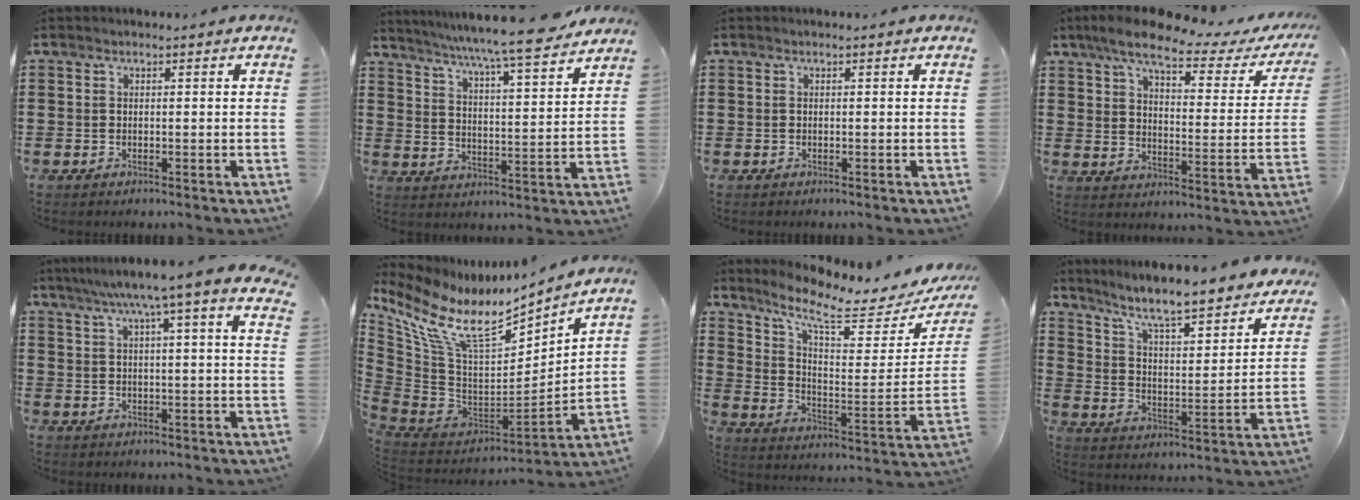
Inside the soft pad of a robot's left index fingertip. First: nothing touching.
{"total": 6.9, "force": [6.3, -0.8, 2.8], "torque": [-0.077, -0.049, 0.102]}
{"total": 0.0}
{"total": 8.7, "force": [6.6, 1.4, 5.5], "torque": [-0.125, -0.026, 0.109]}
{"total": 6.5, "force": [5.1, 0.1, 4.1], "torque": [-0.093, -0.015, 0.086]}
{"total": 13.0, "force": [8.1, 4.9, 8.8], "torque": [-0.219, -0.060, 0.136]}
{"total": 7.5, "force": [5.9, 1.5, 4.4], "torque": [-0.109, -0.047, 0.095]}
{"total": 7.5, "force": [6.6, 0.1, 3.7], "torque": [-0.098, -0.051, 0.105]}